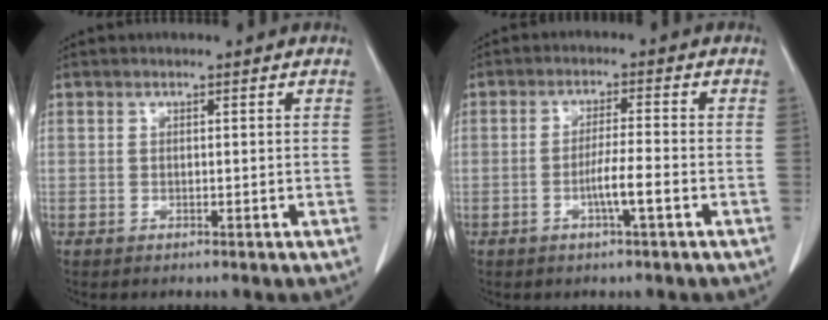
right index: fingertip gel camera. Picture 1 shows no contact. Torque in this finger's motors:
{"motor_torque": [0.52, -0.36, 0.33, 0.07]}